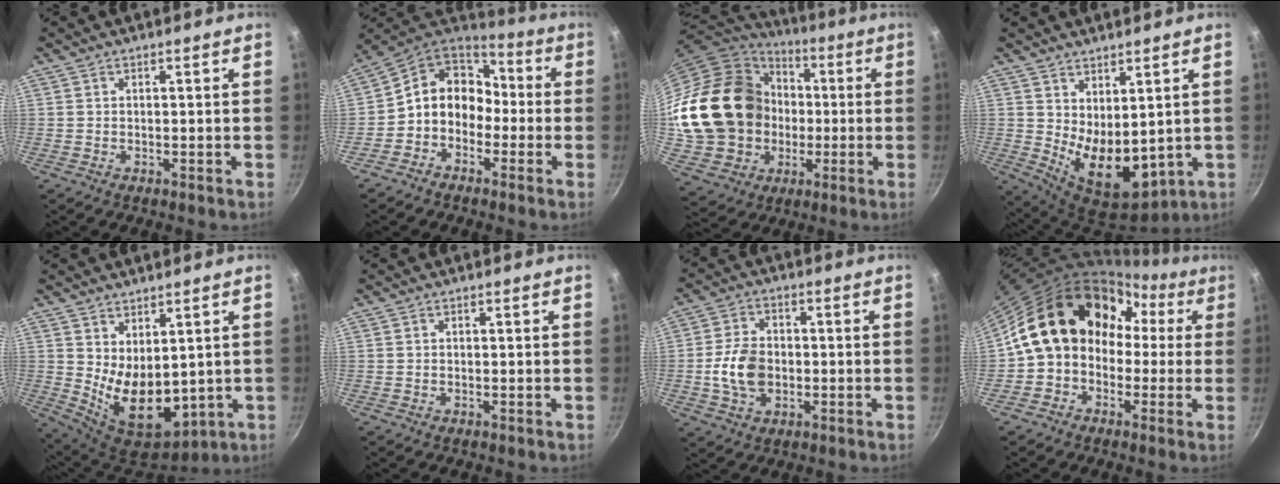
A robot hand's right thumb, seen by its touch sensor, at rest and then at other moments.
{"total": 11.2, "force": [-2.4, 9.4, 5.7], "torque": [-0.051, 0.050, -0.066]}
{"total": 23.7, "force": [1.2, 20.5, 11.9], "torque": [-0.202, 0.033, 0.047]}
{"total": 11.7, "force": [2.3, 6.7, 9.3], "torque": [-0.122, -0.047, 0.062]}
{"total": 12.4, "force": [1.6, 7.7, 9.7], "torque": [-0.130, -0.044, 0.056]}
{"total": 0.0}
{"total": 8.9, "force": [-1.2, 6.3, 6.2], "torque": [-0.105, 0.015, -0.025]}
{"total": 17.5, "force": [0.8, 14.2, 10.1], "torque": [-0.133, 0.062, -0.004]}